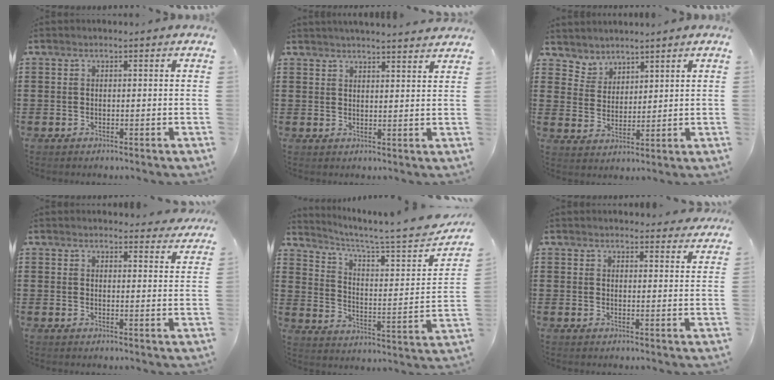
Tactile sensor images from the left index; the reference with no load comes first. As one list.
[{"total": 2.9, "force": [2.8, -0.4, 0.2], "torque": [-0.012, -0.011, 0.052]}, {"total": 3.9, "force": [3.5, 1.5, -0.6], "torque": [-0.006, -0.009, 0.067]}, {"total": 3.4, "force": [3.3, 0.1, 0.4], "torque": [-0.009, -0.014, 0.062]}, {"total": 4.9, "force": [4.2, 0.2, 2.5], "torque": [-0.055, -0.044, 0.060]}, {"total": 3.1, "force": [3.1, 0.2, 0.3], "torque": [-0.005, -0.010, 0.057]}]